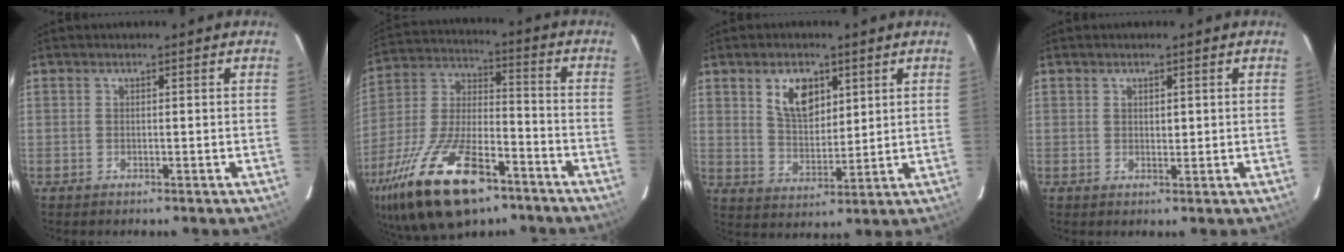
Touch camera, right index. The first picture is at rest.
{"total": 24.2, "force": [-14.6, 10.2, 16.4], "torque": [-0.335, -0.022, -0.249]}
{"total": 8.3, "force": [3.9, 4.8, 5.5], "torque": [-0.095, 0.007, 0.080]}
{"total": 1.4, "force": [0.5, 1.0, 0.8], "torque": [-0.011, 0.003, 0.011]}